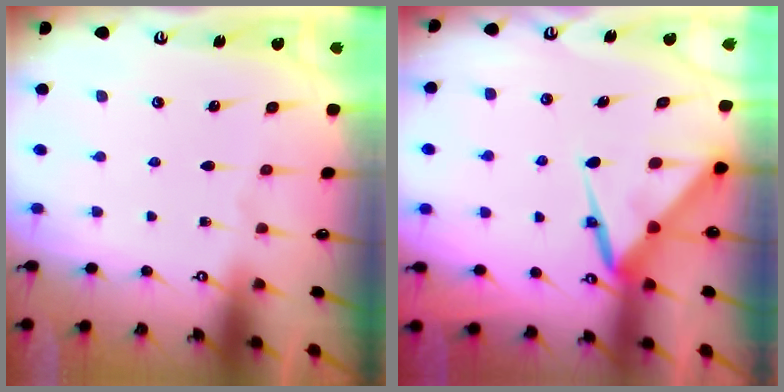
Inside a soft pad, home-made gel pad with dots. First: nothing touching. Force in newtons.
{"total": 8.1, "press": 8.1, "slide": 0.9}